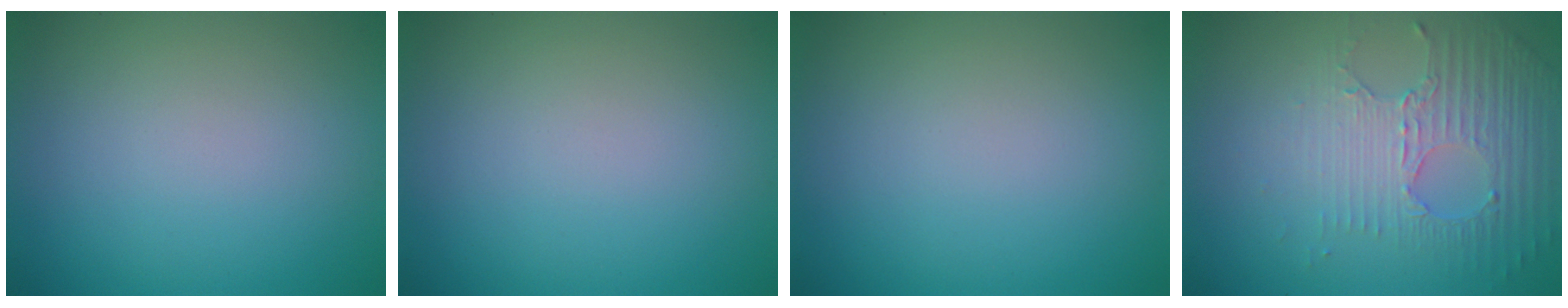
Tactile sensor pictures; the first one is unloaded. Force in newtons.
{"total": 0.0}
{"total": 0.0}
{"total": 5.0, "press": 3.2, "slide": 3.8}